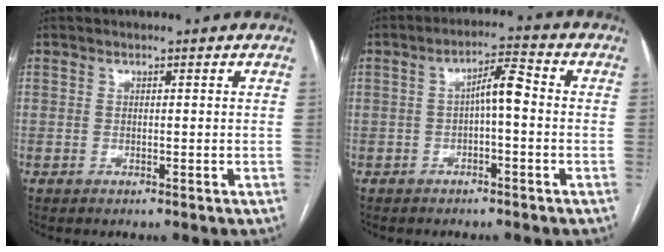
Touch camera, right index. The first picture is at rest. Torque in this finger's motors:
{"motor_torque": [0.70, -0.03, 0.21, 0.06]}